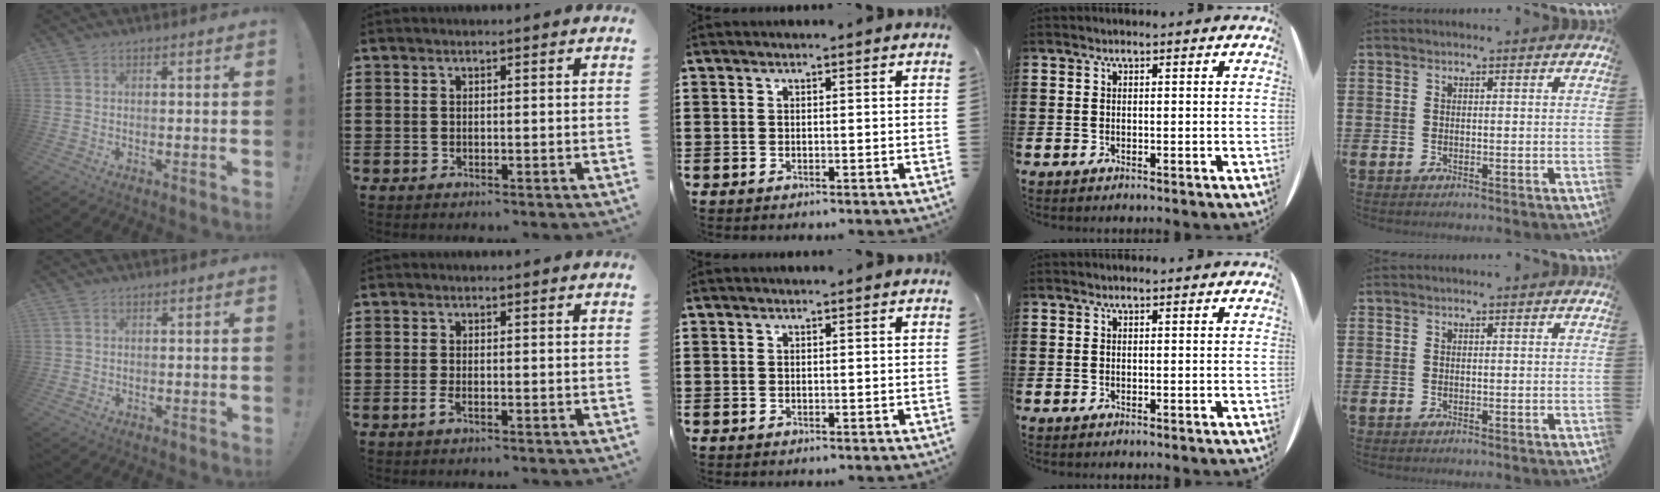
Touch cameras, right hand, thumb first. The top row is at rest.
{"thumb": {"total": 0.7, "force": [0.0, 0.7, 0.0], "torque": [0.000, 0.001, 0.000]}, "index": {"total": 1.6, "force": [-0.7, 0.3, 1.4], "torque": [-0.041, -0.010, -0.016]}}